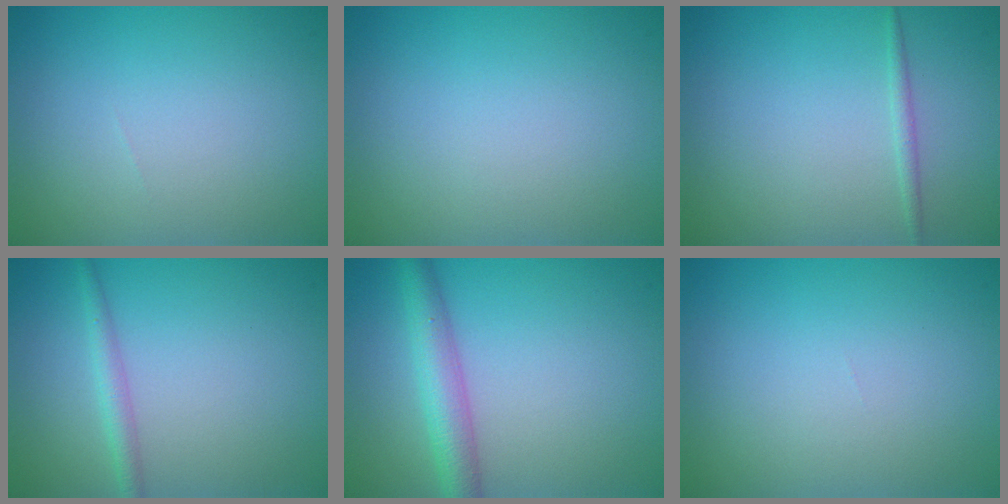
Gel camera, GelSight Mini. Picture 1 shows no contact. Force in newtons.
{"total": 0.0}
{"total": 0.7, "press": 0.7, "slide": 0.0}
{"total": 1.7, "press": 1.7, "slide": 0.0}
{"total": 4.0, "press": 4.0, "slide": 0.1}
{"total": 0.0}